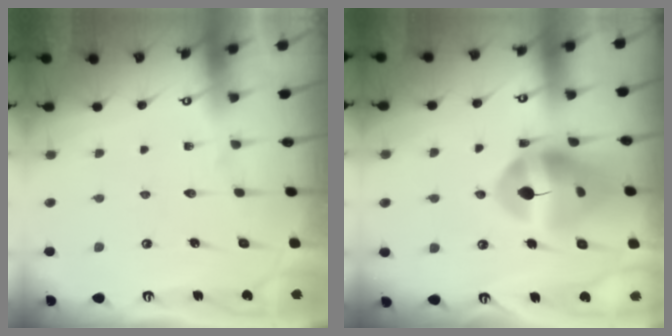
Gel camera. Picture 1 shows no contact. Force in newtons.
{"total": 14.0, "press": 13.9, "slide": 1.5}